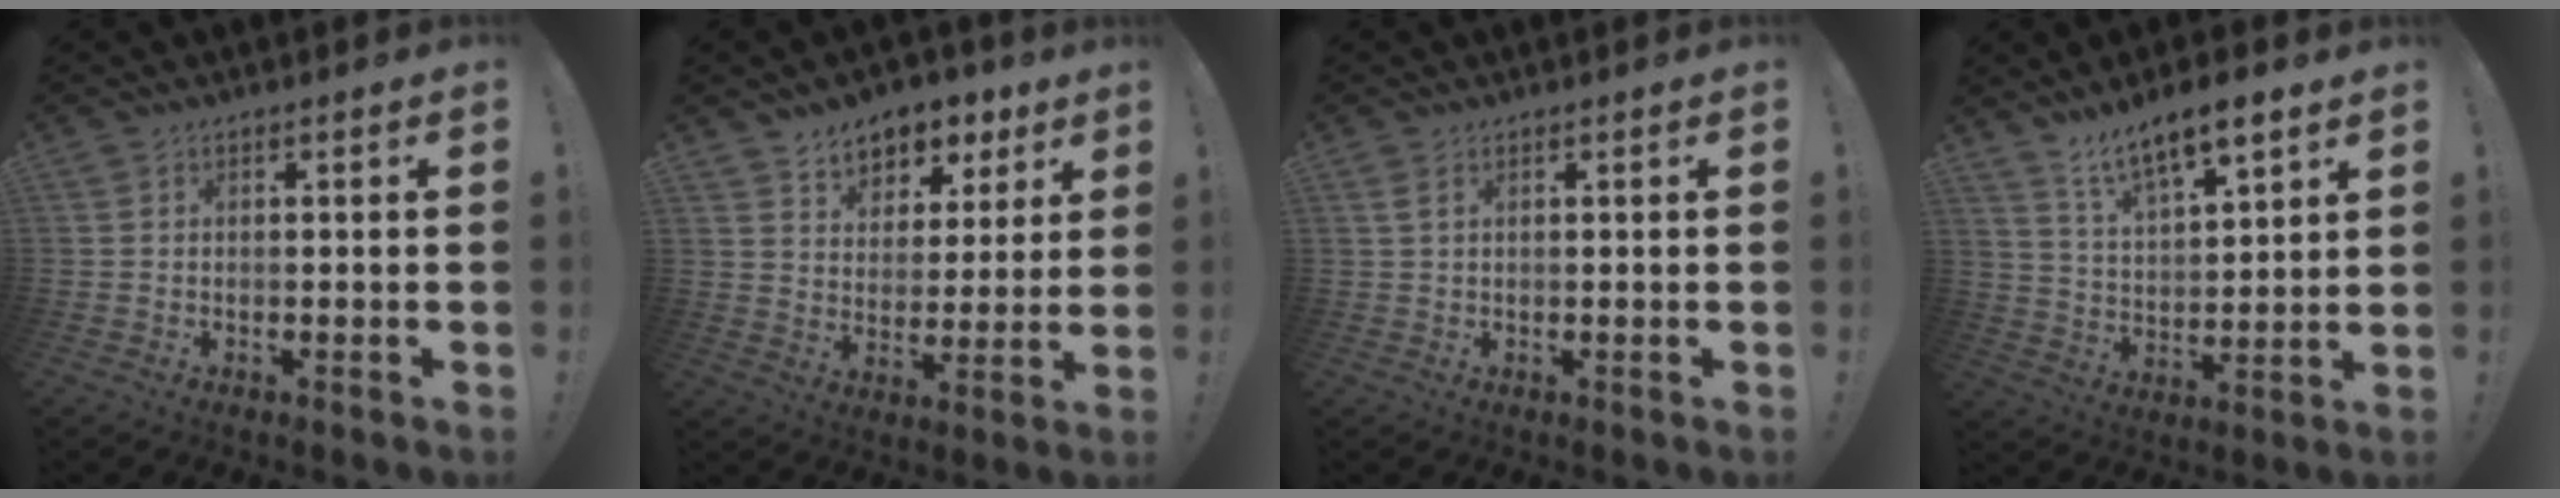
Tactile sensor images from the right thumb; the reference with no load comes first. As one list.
[{"total": 8.1, "force": [5.6, 5.7, 1.5], "torque": [-0.011, -0.047, 0.105]}, {"total": 1.7, "force": [0.9, 0.6, 1.4], "torque": [-0.021, -0.001, 0.015]}, {"total": 10.8, "force": [8.3, 3.2, 6.1], "torque": [-0.100, -0.054, 0.145]}]